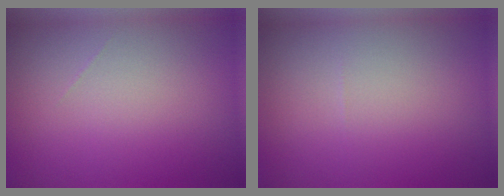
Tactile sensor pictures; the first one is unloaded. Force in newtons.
{"total": 0.0}